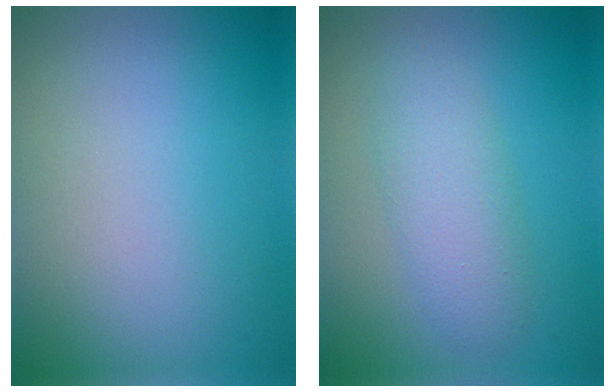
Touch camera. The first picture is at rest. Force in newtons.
{"total": 3.2, "press": 3.2, "slide": 0.2}